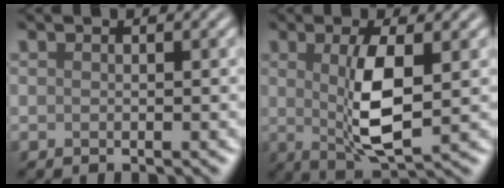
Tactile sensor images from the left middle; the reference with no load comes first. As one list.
[{"total": 5.6, "force": [0.3, 1.6, 5.3], "torque": [-0.105, -0.007, 0.010]}]